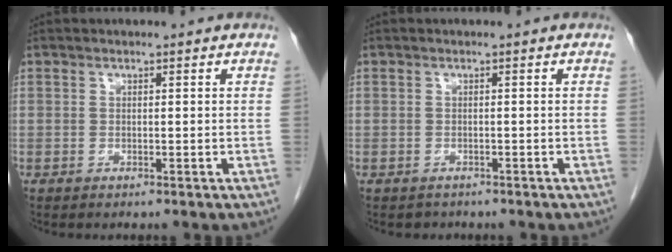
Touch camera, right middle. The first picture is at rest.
{"total": 1.4, "force": [-1.2, 0.8, -0.1], "torque": [-0.010, 0.000, -0.019]}